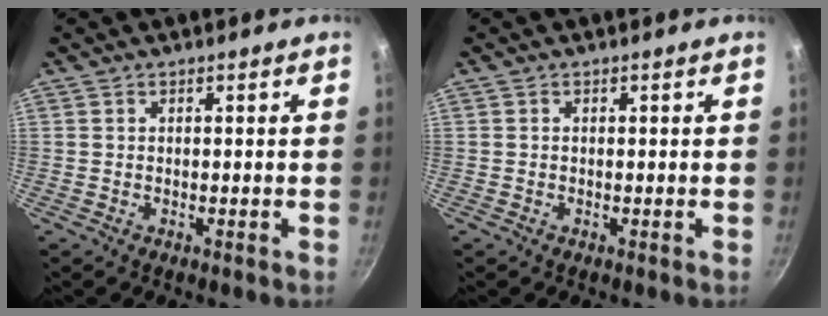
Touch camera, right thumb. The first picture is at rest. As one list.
[{"total": 0.0}]